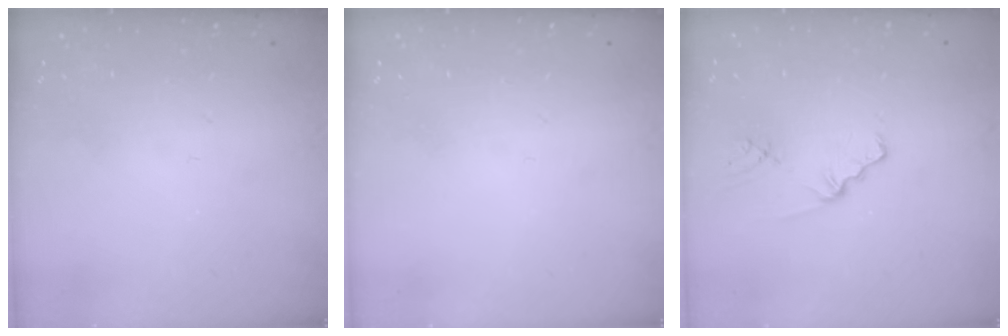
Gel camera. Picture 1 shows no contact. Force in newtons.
{"total": 0.0}
{"total": 1.5, "press": 1.5, "slide": 0.2}